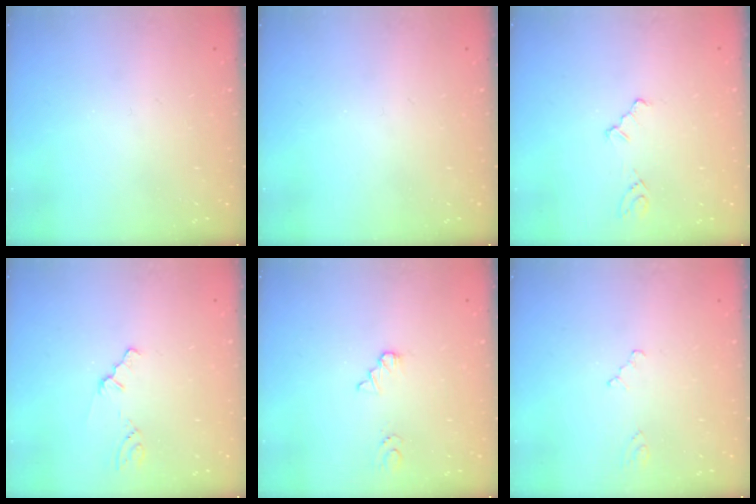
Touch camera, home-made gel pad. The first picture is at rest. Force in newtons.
{"total": 0.0}
{"total": 2.4, "press": 2.3, "slide": 0.4}
{"total": 0.9, "press": 0.8, "slide": 0.2}
{"total": 1.3, "press": 1.3, "slide": 0.2}
{"total": 0.7, "press": 0.6, "slide": 0.2}